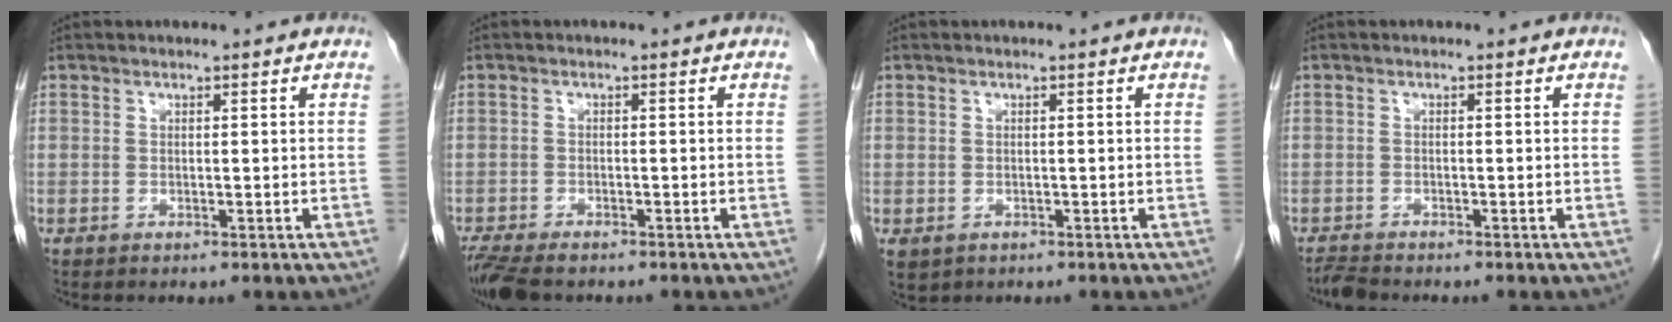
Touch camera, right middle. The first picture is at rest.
{"total": 6.9, "force": [-5.5, 2.2, 3.5], "torque": [-0.066, -0.016, -0.094]}
{"total": 2.7, "force": [-1.2, 2.1, 1.2], "torque": [-0.021, -0.004, -0.009]}
{"total": 2.1, "force": [-2.0, 0.2, 0.5], "torque": [-0.015, -0.010, -0.036]}